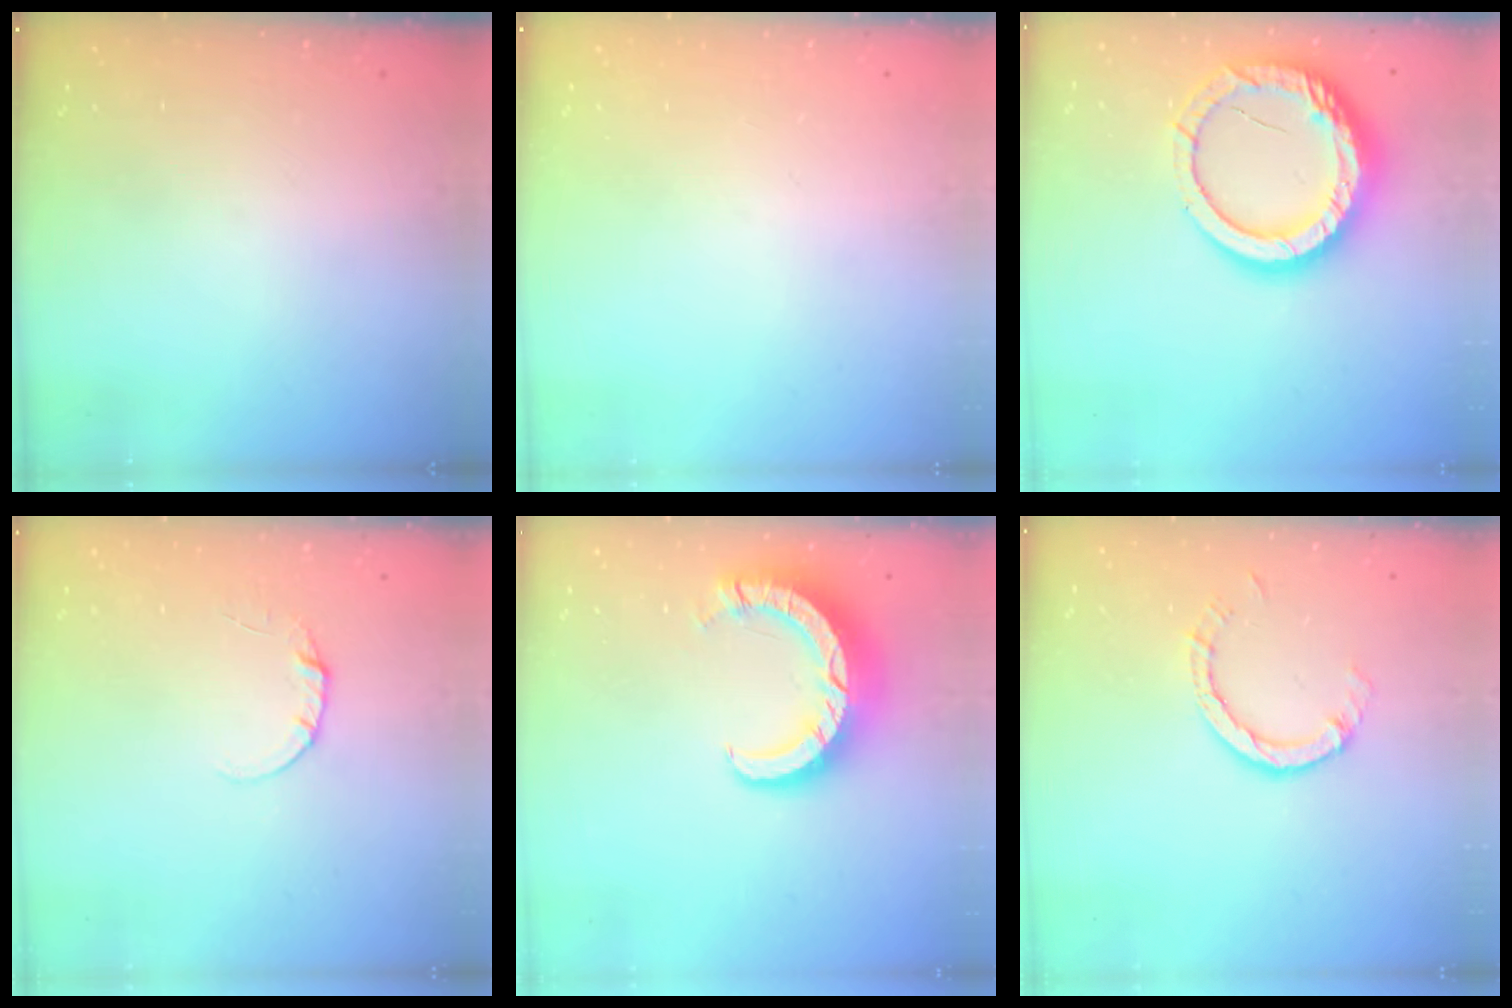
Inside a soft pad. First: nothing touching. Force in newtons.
{"total": 0.0}
{"total": 16.5, "press": 16.5, "slide": 1.2}
{"total": 3.3, "press": 3.3, "slide": 0.4}
{"total": 9.9, "press": 9.8, "slide": 1.0}
{"total": 3.9, "press": 3.9, "slide": 0.2}